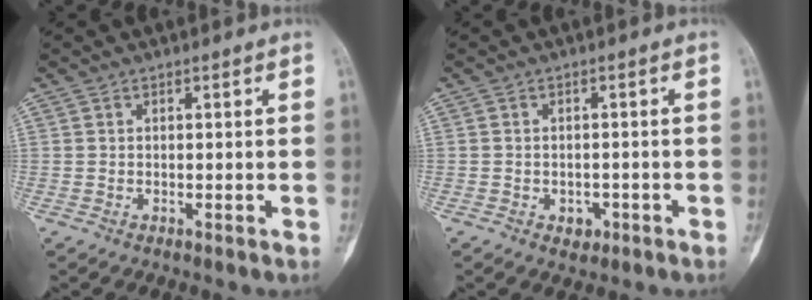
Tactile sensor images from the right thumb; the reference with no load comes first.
{"total": 2.3, "force": [-1.1, 1.7, 1.2], "torque": [-0.002, 0.005, -0.010]}